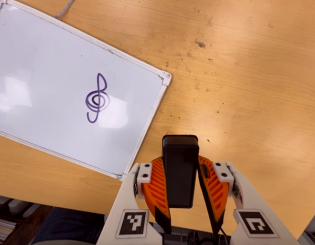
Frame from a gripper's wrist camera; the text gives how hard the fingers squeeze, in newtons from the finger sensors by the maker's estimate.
{"total": 8.2, "left": 6.6, "right": 9.9}